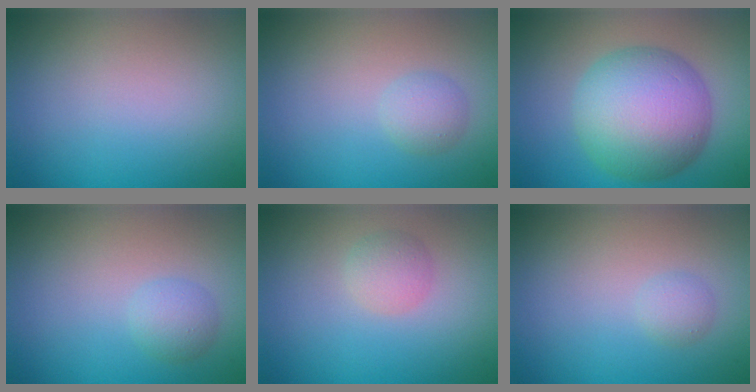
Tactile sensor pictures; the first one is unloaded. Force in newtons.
{"total": 1.7, "press": 1.7, "slide": 0.1}
{"total": 10.6, "press": 10.6, "slide": 0.3}
{"total": 1.7, "press": 1.7, "slide": 0.2}
{"total": 1.9, "press": 1.9, "slide": 0.1}
{"total": 1.1, "press": 1.1, "slide": 0.0}